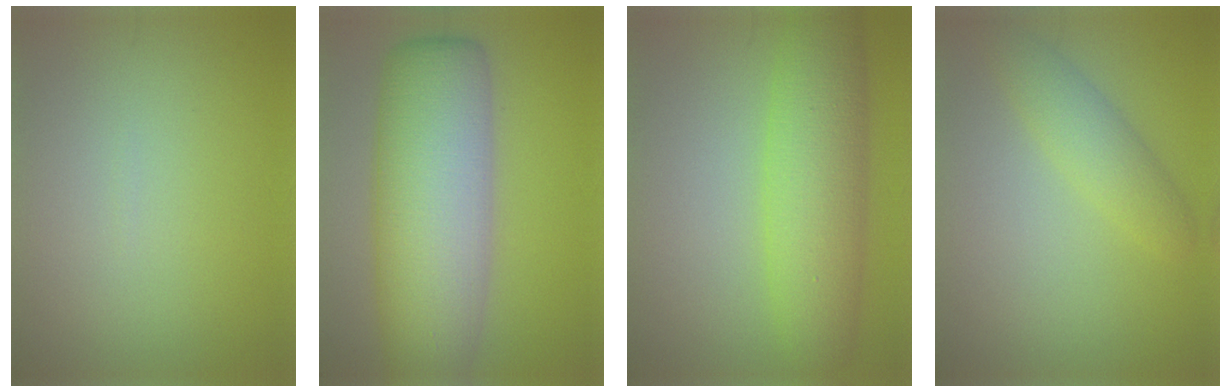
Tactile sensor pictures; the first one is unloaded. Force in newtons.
{"total": 11.3, "press": 11.3, "slide": 0.3}
{"total": 7.0, "press": 7.0, "slide": 0.1}
{"total": 2.8, "press": 2.8, "slide": 0.1}